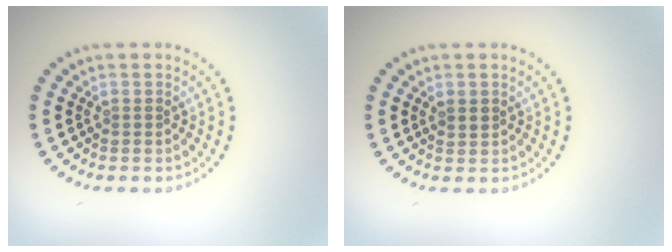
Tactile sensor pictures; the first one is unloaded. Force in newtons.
{"total": 1.0, "press": 0.9, "slide": 0.4}